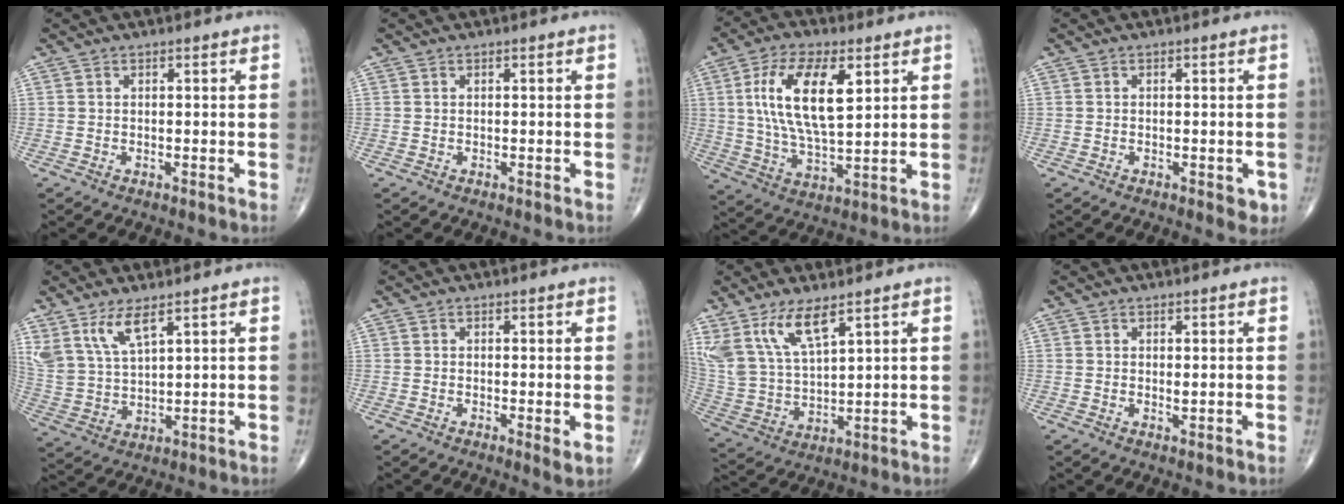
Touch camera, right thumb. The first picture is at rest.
{"total": 0.0}
{"total": 15.5, "force": [4.6, 6.5, 13.3], "torque": [-0.247, -0.013, 0.089]}
{"total": 2.3, "force": [-0.9, 1.1, 1.8], "torque": [-0.010, 0.000, -0.010]}
{"total": 8.2, "force": [5.4, 2.6, 5.6], "torque": [-0.114, -0.025, 0.120]}
{"total": 1.9, "force": [-0.3, 0.4, 1.9], "torque": [-0.036, -0.009, -0.010]}
{"total": 12.2, "force": [7.7, 4.4, 8.4], "torque": [-0.170, -0.028, 0.169]}
{"total": 0.6, "force": [0.2, 0.2, 0.6], "torque": [-0.011, -0.004, 0.003]}